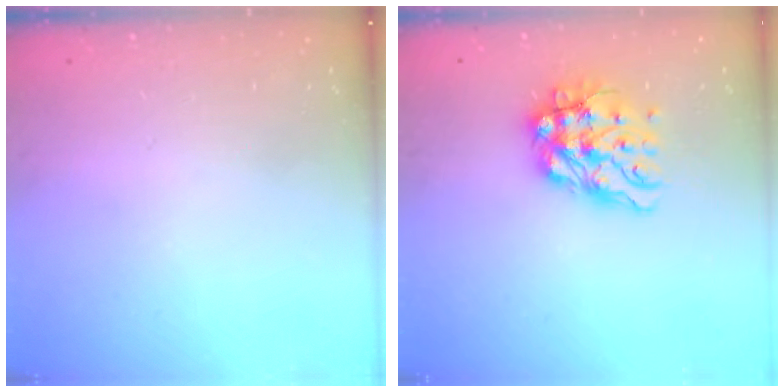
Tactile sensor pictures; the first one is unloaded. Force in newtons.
{"total": 11.8, "press": 11.7, "slide": 1.2}